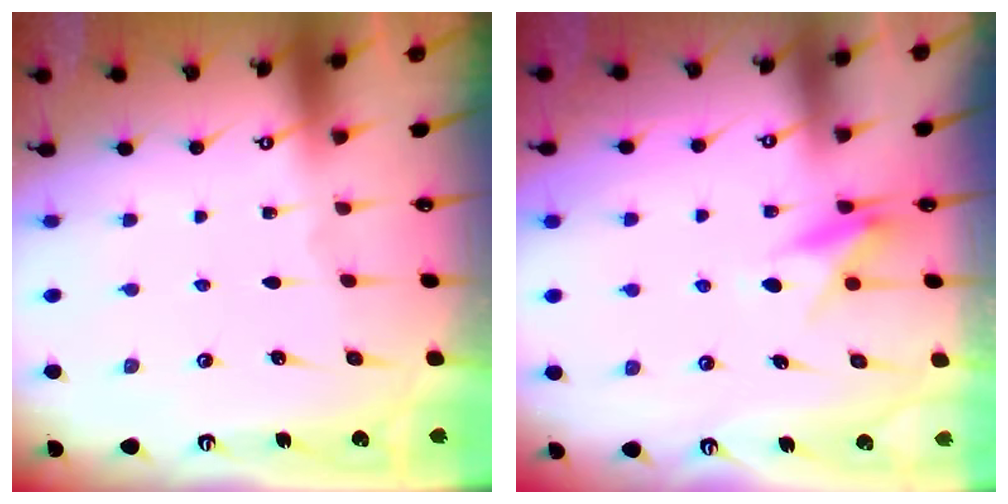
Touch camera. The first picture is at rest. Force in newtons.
{"total": 8.0, "press": 8.0, "slide": 0.5}